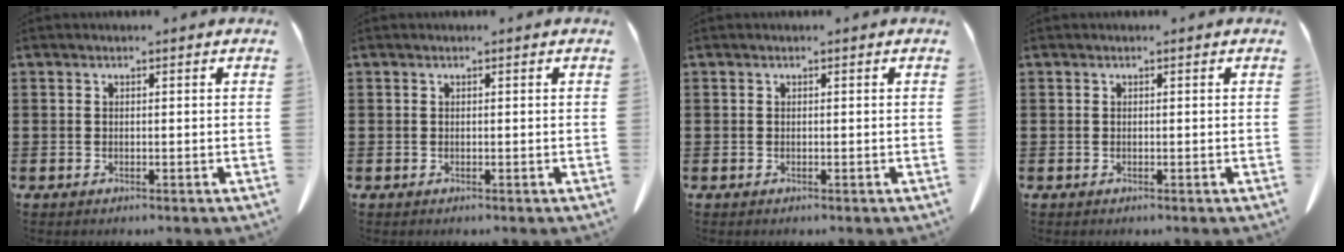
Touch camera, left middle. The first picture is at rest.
{"total": 0.0}
{"total": 0.0}
{"total": 0.0}